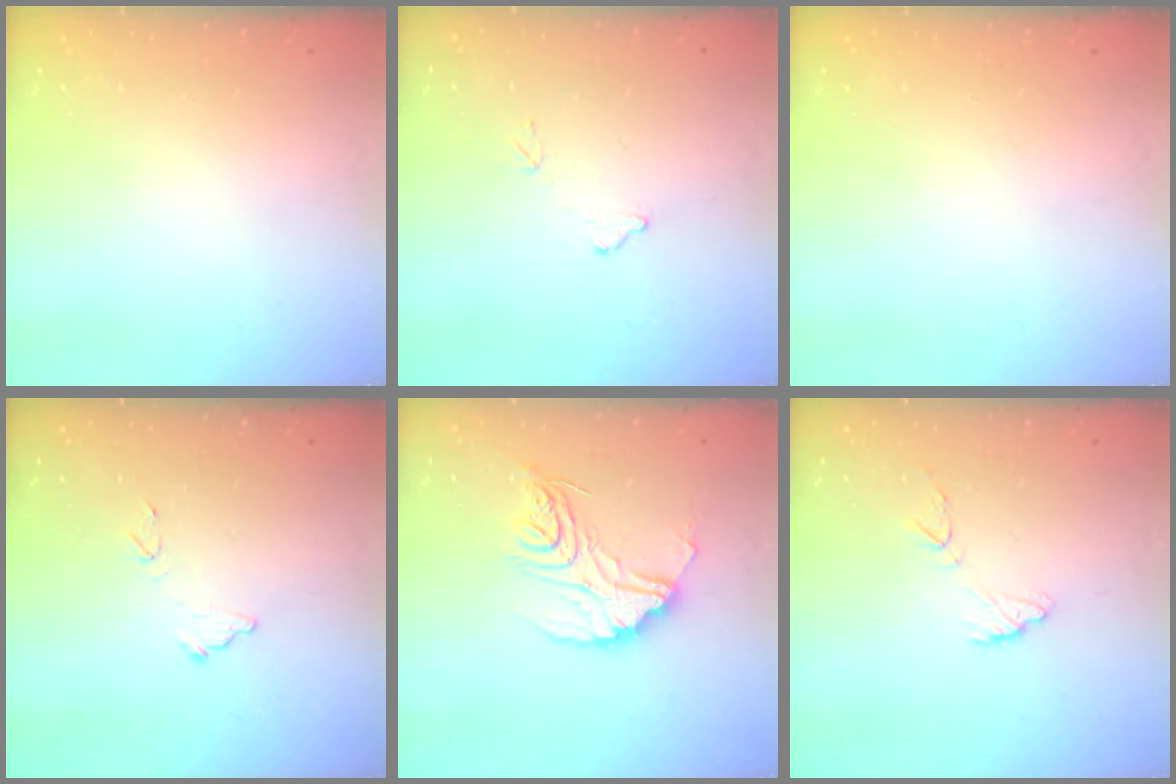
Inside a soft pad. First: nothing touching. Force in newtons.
{"total": 7.7, "press": 7.7, "slide": 0.5}
{"total": 0.0}
{"total": 7.9, "press": 7.9, "slide": 0.4}
{"total": 16.0, "press": 15.9, "slide": 1.5}
{"total": 8.5, "press": 8.5, "slide": 0.6}